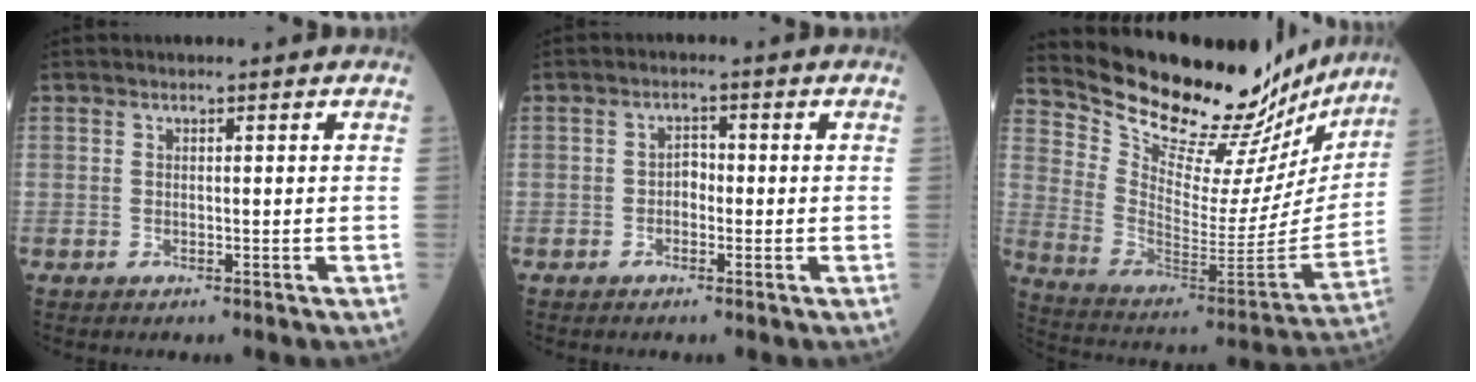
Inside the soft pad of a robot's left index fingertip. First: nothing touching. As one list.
[{"total": 1.9, "force": [-0.7, 1.2, 1.2], "torque": [-0.011, 0.004, -0.017]}, {"total": 26.5, "force": [23.8, 7.2, 9.3], "torque": [-0.152, -0.059, 0.339]}]